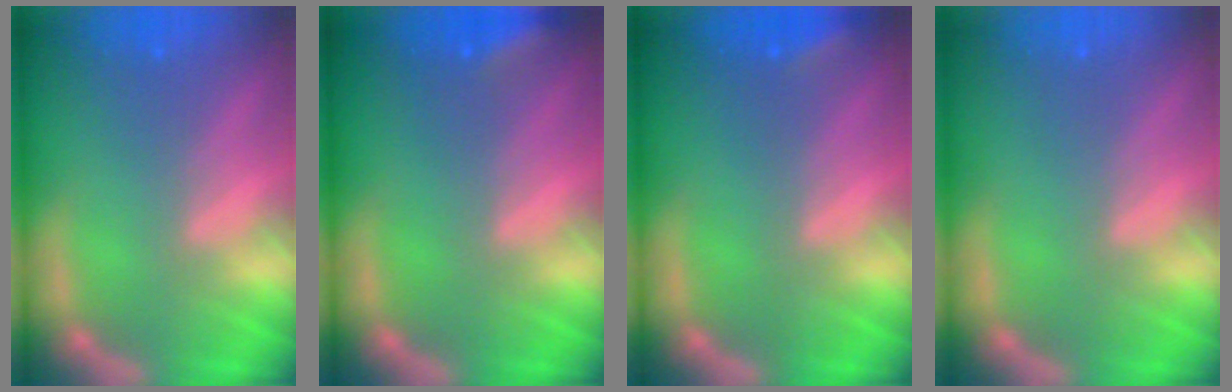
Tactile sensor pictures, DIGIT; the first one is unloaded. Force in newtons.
{"total": 2.9}
{"total": 1.9}
{"total": 0.0}